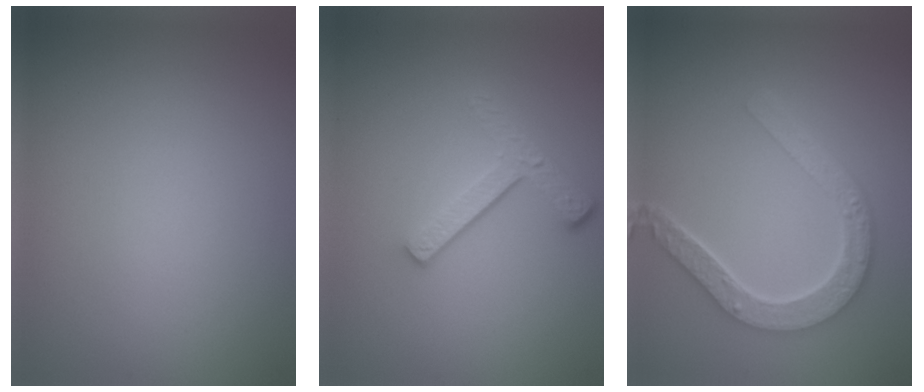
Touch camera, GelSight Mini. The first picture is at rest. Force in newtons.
{"total": 3.6, "press": 2.6, "slide": 2.5}
{"total": 4.8, "press": 3.8, "slide": 2.9}